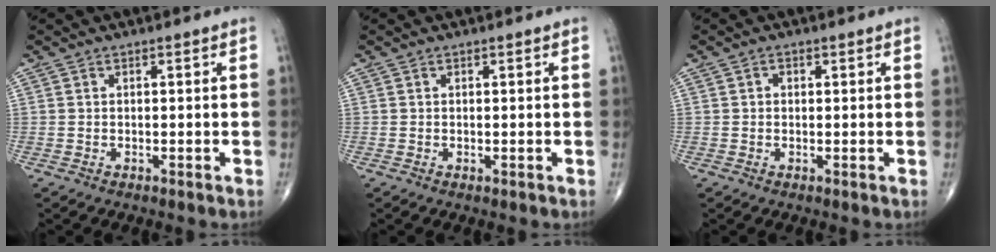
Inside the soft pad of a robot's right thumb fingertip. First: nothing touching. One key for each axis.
{"total": 0.0}
{"total": 1.0, "fx": 0.2, "fy": 0.8, "fz": 0.5, "tx": -0.002, "ty": 0.002, "tz": 0.002}